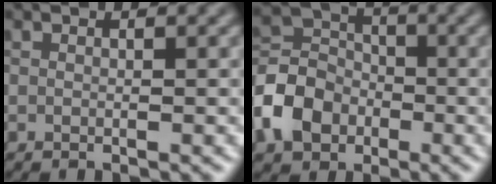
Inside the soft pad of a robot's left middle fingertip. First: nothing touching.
{"total": 5.7, "force": [-2.5, 4.4, 2.5], "torque": [-0.052, 0.006, -0.064]}